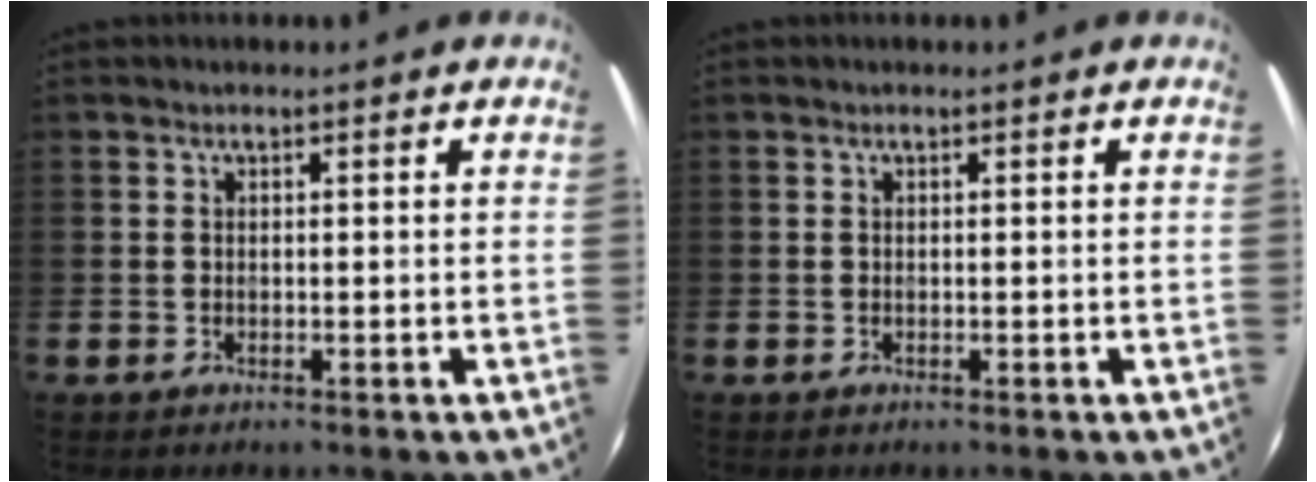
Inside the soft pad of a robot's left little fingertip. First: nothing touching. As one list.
[{"total": 0.0}]